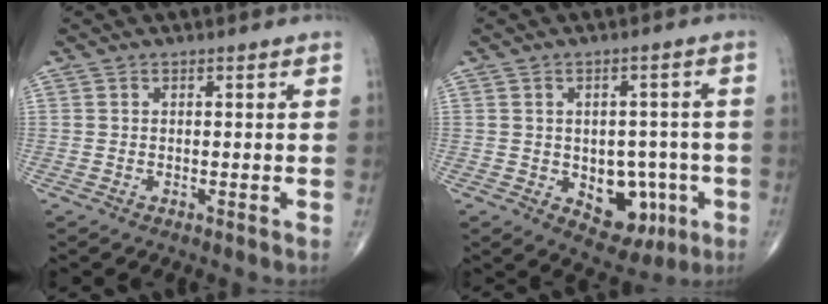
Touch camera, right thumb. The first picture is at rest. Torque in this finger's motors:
{"motor_torque": [1.46, 1.22, 0.28, -0.45, 0.02]}